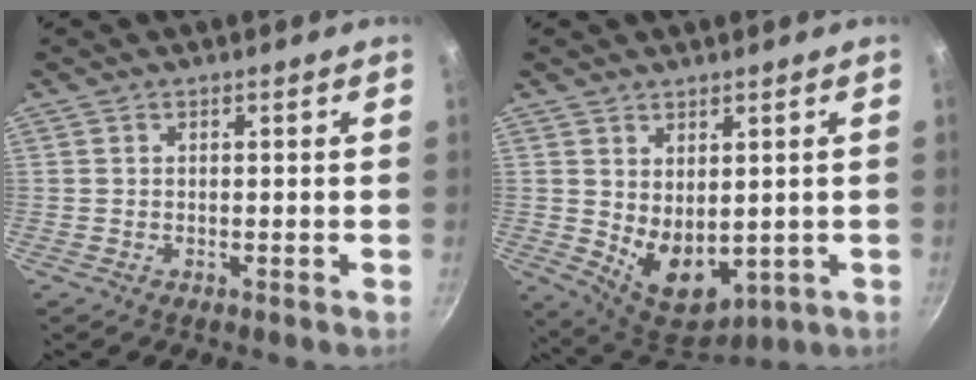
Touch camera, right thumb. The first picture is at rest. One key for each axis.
{"total": 9.9, "fx": 0.9, "fy": 6.5, "fz": 7.4, "tx": -0.090, "ty": -0.030, "tz": 0.043}